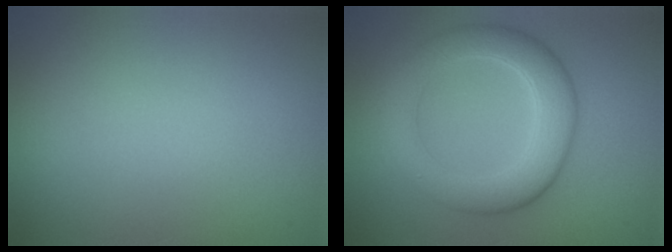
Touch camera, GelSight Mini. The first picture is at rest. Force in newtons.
{"total": 5.6, "press": 5.6, "slide": 0.3}